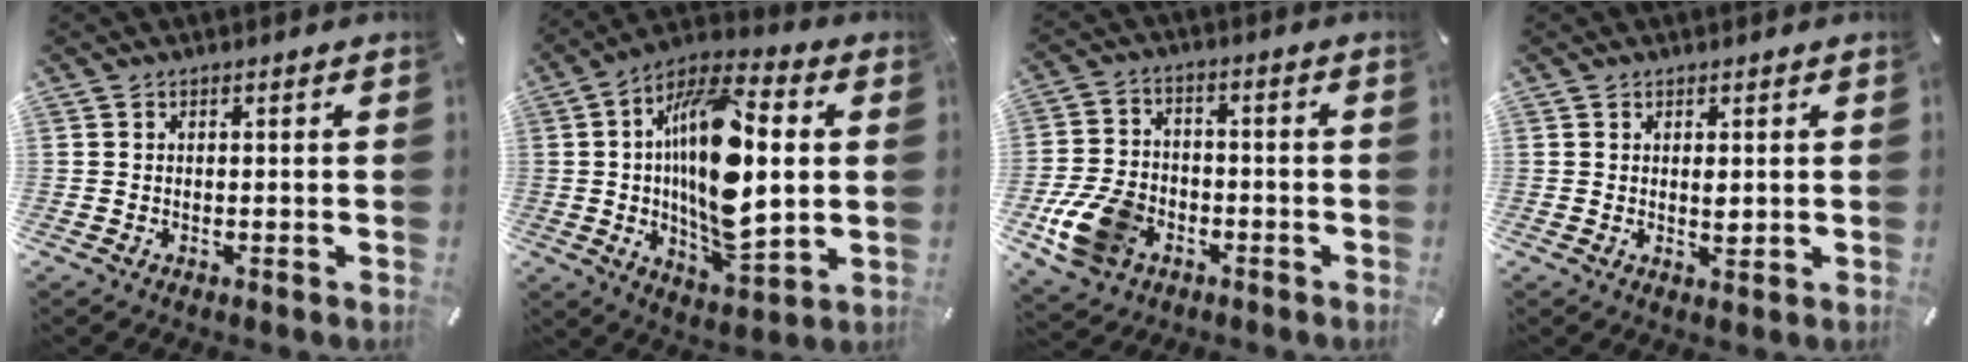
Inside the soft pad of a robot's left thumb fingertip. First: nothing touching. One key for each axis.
{"total": 20.7, "fx": 1.9, "fy": 10.0, "fz": 18.0, "tx": -0.336, "ty": -0.007, "tz": 0.028}
{"total": 11.9, "fx": -4.8, "fy": 8.5, "fz": 6.8, "tx": -0.151, "ty": 0.023, "tz": -0.084}
{"total": 1.8, "fx": 0.5, "fy": 0.8, "fz": 1.6, "tx": -0.026, "ty": -0.003, "tz": 0.007}